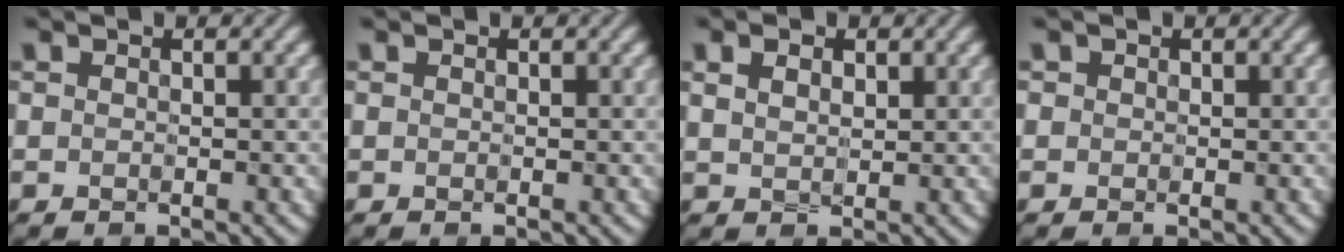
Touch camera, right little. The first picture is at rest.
{"total": 0.0}
{"total": 1.7, "force": [0.7, 1.1, 1.1], "torque": [-0.026, -0.002, 0.018]}
{"total": 0.5, "force": [0.0, 0.5, -0.1], "torque": [0.003, -0.001, 0.002]}